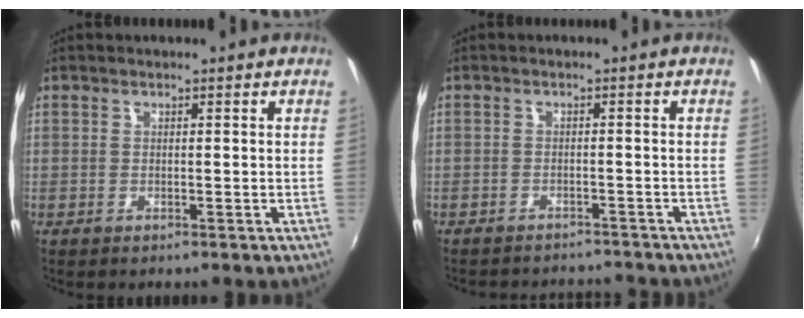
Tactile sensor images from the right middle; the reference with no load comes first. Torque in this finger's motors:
{"motor_torque": [0.90, -1.24, 0.06, 0.03]}